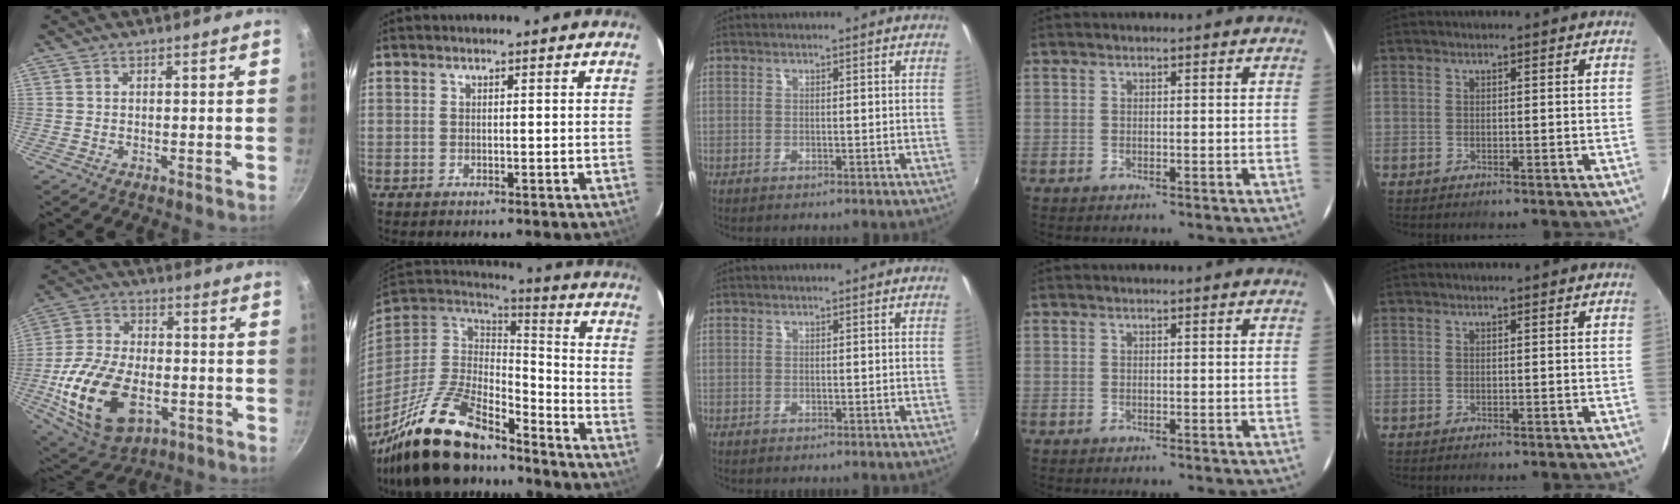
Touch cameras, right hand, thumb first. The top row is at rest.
{"thumb": {"total": 20.7, "force": [-6.1, 12.3, 15.4], "torque": [-0.293, 0.021, -0.100]}, "index": {"total": 23.5, "force": [-17.8, 8.1, 13.1], "torque": [-0.274, -0.026, -0.311]}}